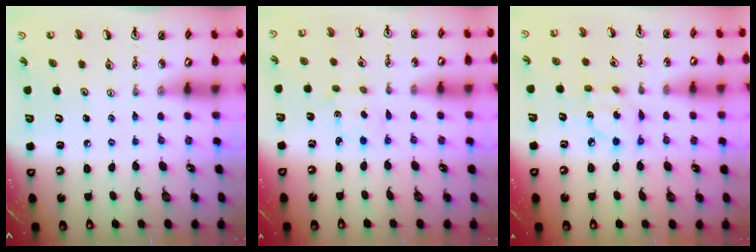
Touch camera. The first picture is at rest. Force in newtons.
{"total": 2.5, "press": 2.4, "slide": 0.5}
{"total": 7.5, "press": 7.5, "slide": 0.2}